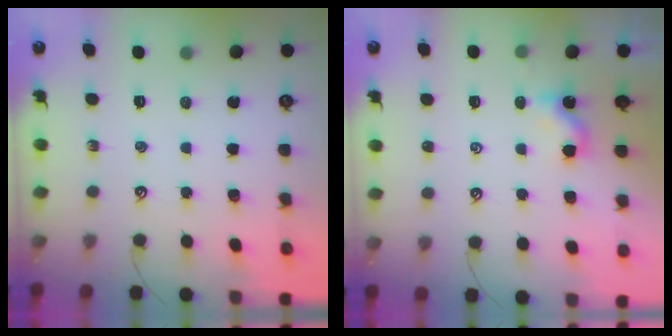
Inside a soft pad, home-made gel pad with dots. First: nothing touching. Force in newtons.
{"total": 1.2, "press": 1.2, "slide": 0.2}